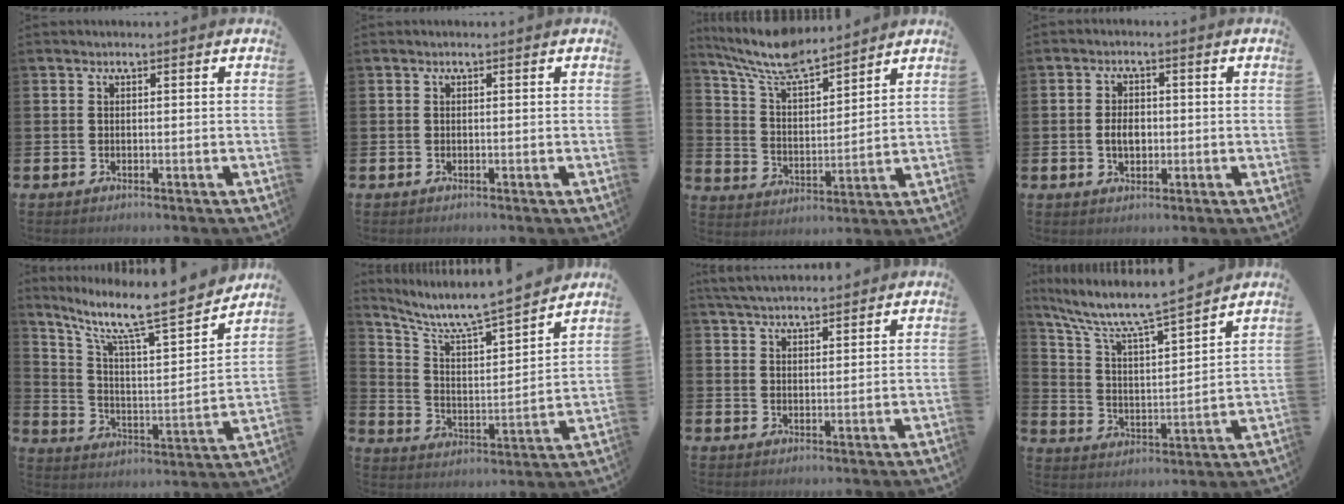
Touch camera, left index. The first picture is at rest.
{"total": 0.0}
{"total": 8.4, "force": [7.7, 1.9, 3.0], "torque": [-0.094, -0.037, 0.138]}
{"total": 3.2, "force": [-0.2, 2.2, 2.3], "torque": [-0.028, 0.000, -0.010]}
{"total": 10.3, "force": [8.7, 1.8, 5.2], "torque": [-0.133, -0.065, 0.142]}
{"total": 6.9, "force": [6.5, 0.3, 2.4], "torque": [-0.080, -0.059, 0.105]}
{"total": 4.2, "force": [4.1, 0.6, 0.7], "torque": [-0.022, -0.015, 0.076]}
{"total": 8.1, "force": [7.5, 0.7, 3.2], "torque": [-0.098, -0.054, 0.123]}